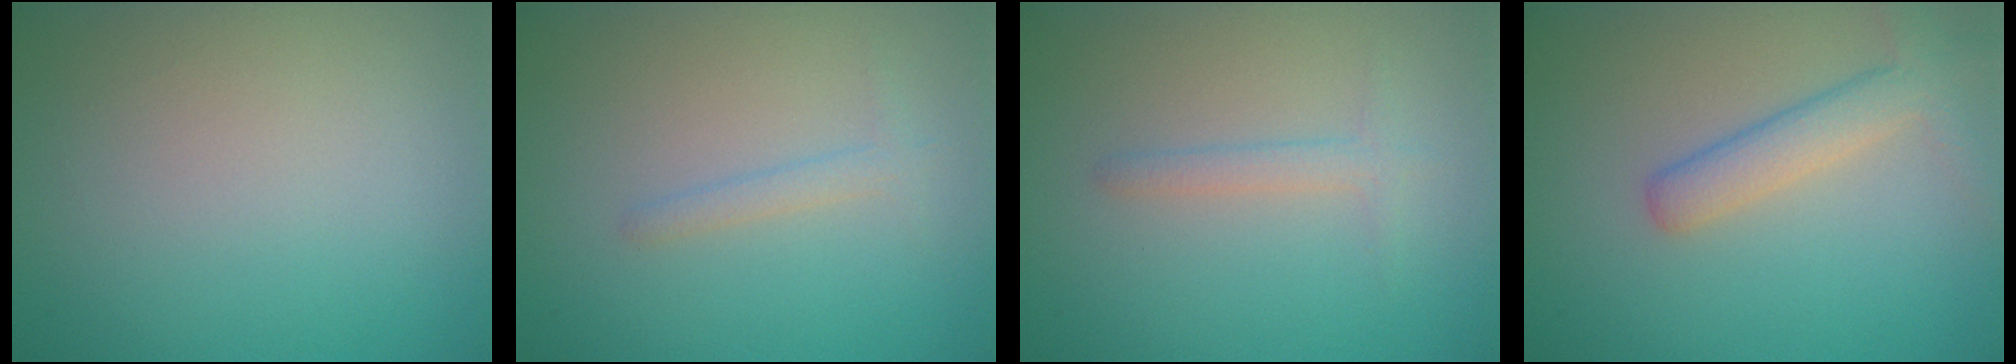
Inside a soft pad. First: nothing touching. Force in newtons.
{"total": 1.2, "press": 1.2, "slide": 0.0}
{"total": 1.4, "press": 1.4, "slide": 0.1}
{"total": 3.3, "press": 3.3, "slide": 0.2}